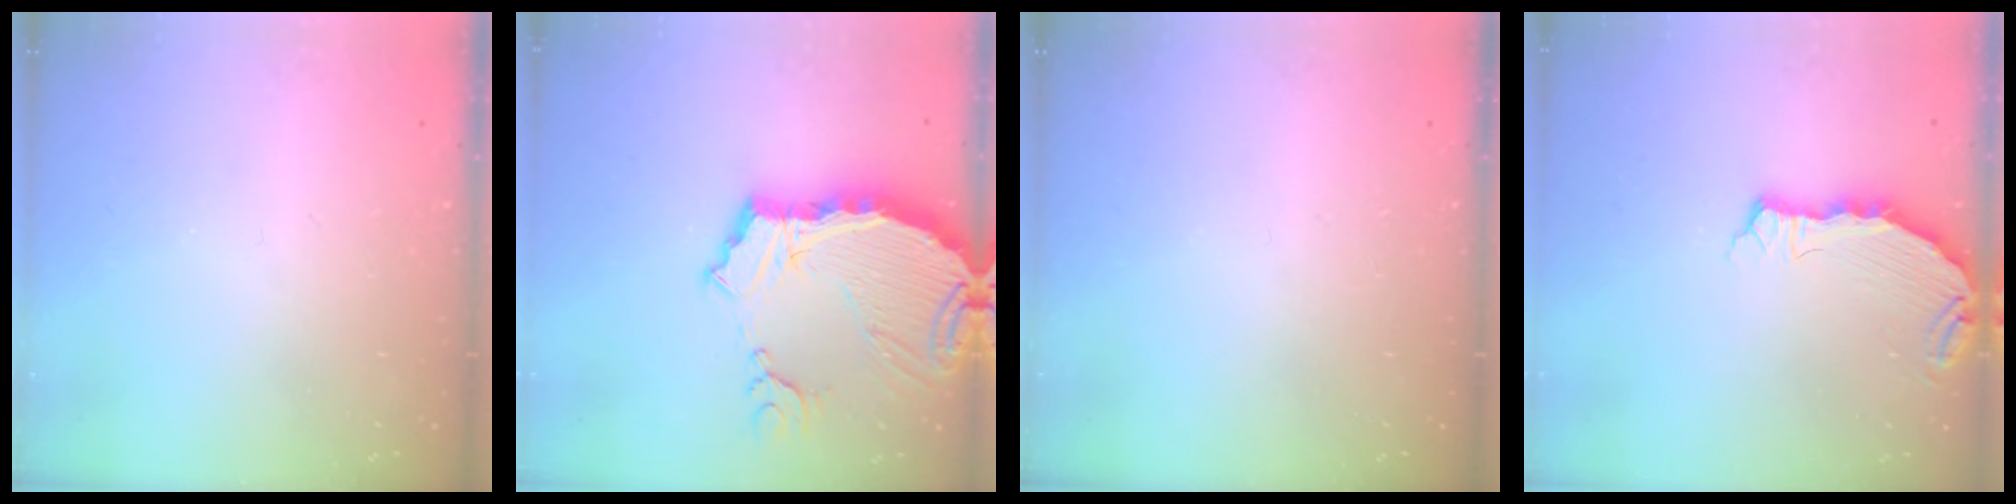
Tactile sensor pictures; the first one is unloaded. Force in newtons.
{"total": 13.2, "press": 13.1, "slide": 1.6}
{"total": 0.0}
{"total": 7.4, "press": 5.7, "slide": 4.7}